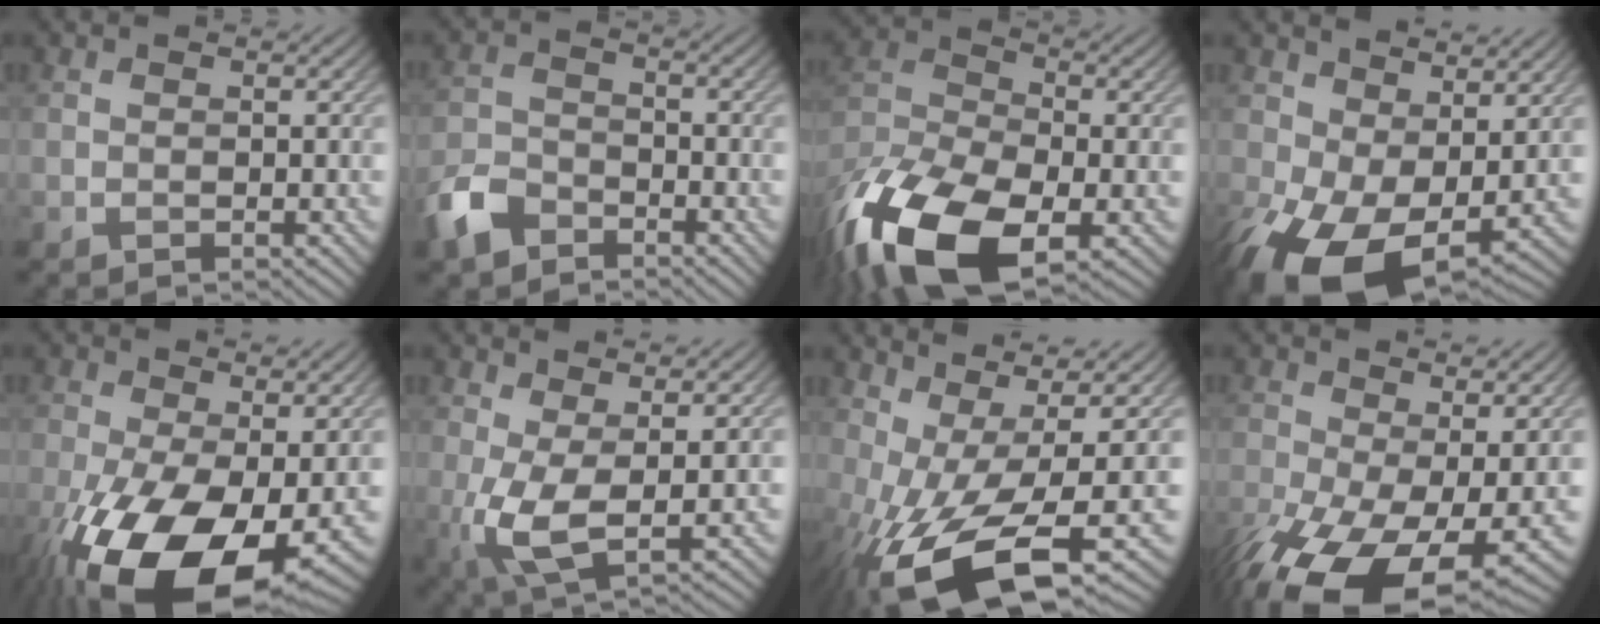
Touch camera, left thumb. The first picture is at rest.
{"total": 5.8, "force": [-4.2, 3.1, 2.5], "torque": [-0.060, -0.005, -0.097]}
{"total": 17.4, "force": [-9.4, 8.5, 11.8], "torque": [-0.286, -0.036, -0.181]}
{"total": 13.6, "force": [-1.7, 8.2, 10.7], "torque": [-0.224, -0.051, -0.009]}
{"total": 17.8, "force": [-5.8, 9.2, 14.1], "torque": [-0.283, -0.057, -0.079]}
{"total": 6.7, "force": [0.4, 2.9, 6.0], "torque": [-0.140, -0.007, 0.007]}
{"total": 16.0, "force": [-4.4, 6.0, 14.1], "torque": [-0.282, -0.025, -0.064]}
{"total": 16.0, "force": [-6.3, 7.9, 12.4], "torque": [-0.271, -0.064, -0.083]}